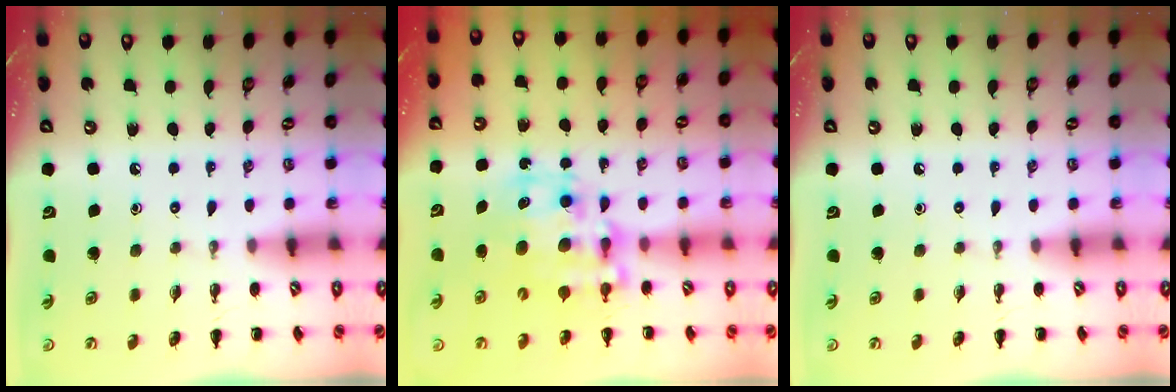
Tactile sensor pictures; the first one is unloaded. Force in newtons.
{"total": 12.0, "press": 11.7, "slide": 2.8}
{"total": 0.0}